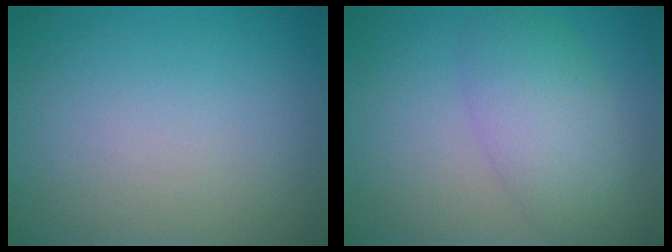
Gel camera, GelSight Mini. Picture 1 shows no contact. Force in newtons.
{"total": 4.5, "press": 4.5, "slide": 0.1}